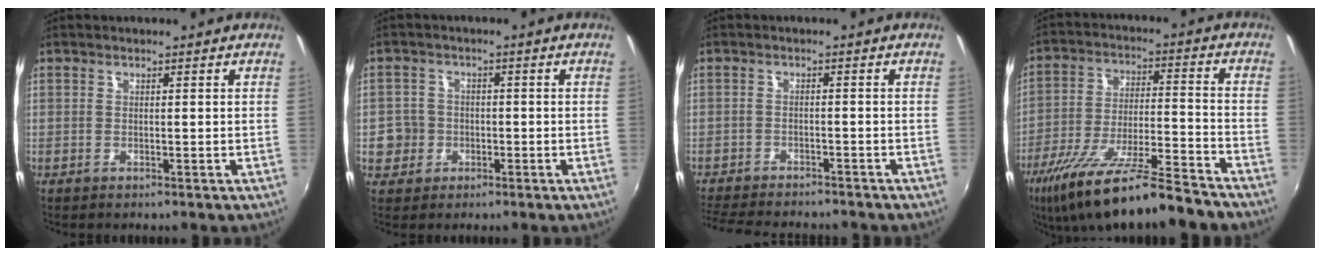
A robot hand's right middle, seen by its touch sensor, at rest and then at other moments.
{"total": 4.7, "force": [-1.2, 4.4, 0.8], "torque": [-0.024, 0.014, -0.018]}
{"total": 10.8, "force": [-9.8, 1.8, 3.9], "torque": [-0.102, -0.023, -0.157]}
{"total": 19.3, "force": [-15.7, 1.8, 11.2], "torque": [-0.211, -0.040, -0.256]}